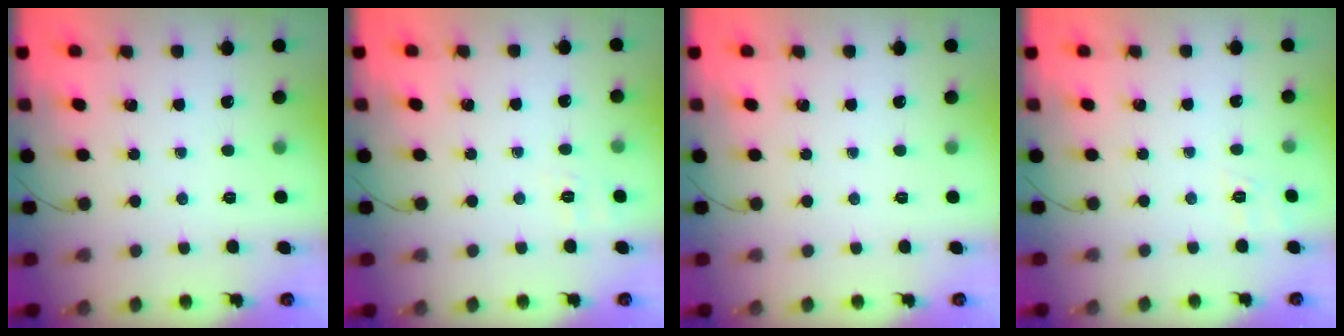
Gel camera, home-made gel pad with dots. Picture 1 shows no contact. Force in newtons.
{"total": 2.0, "press": 0.8, "slide": 1.8}
{"total": 0.0}
{"total": 7.8, "press": 7.5, "slide": 2.1}